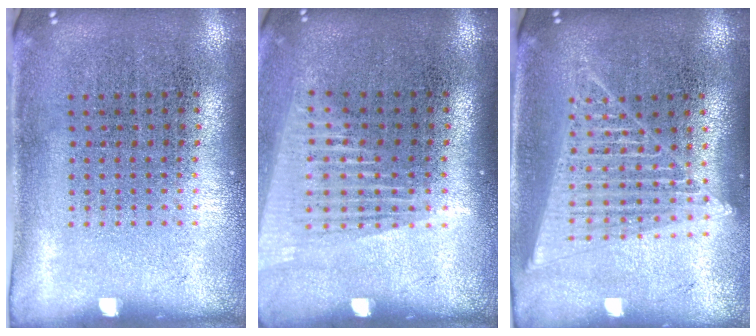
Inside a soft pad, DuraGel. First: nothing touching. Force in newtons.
{"total": 1.5, "press": 1.3, "slide": 0.8}
{"total": 1.9, "press": 1.7, "slide": 0.8}